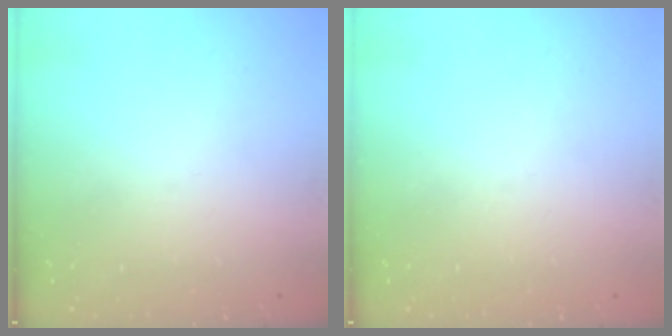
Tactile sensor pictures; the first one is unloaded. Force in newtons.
{"total": 0.0}